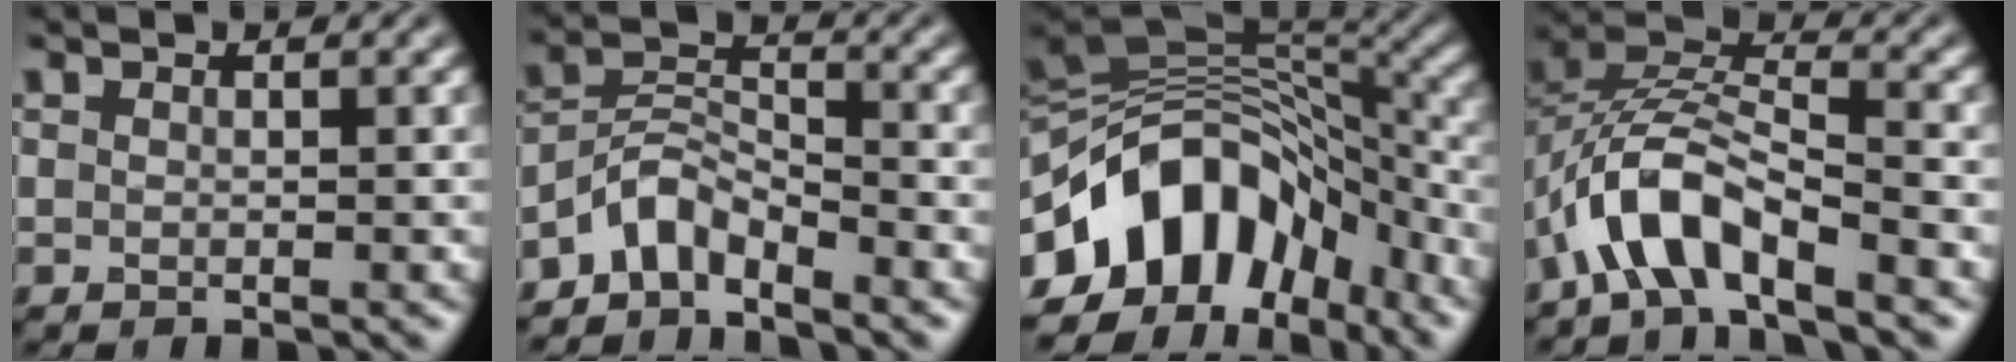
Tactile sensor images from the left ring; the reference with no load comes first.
{"total": 3.8, "force": [-3.2, 1.5, 1.5], "torque": [-0.025, 0.011, -0.074]}
{"total": 13.8, "force": [-5.8, 8.6, 9.0], "torque": [-0.159, 0.021, -0.112]}
{"total": 6.5, "force": [-3.9, 2.5, 4.6], "torque": [-0.079, 0.009, -0.079]}